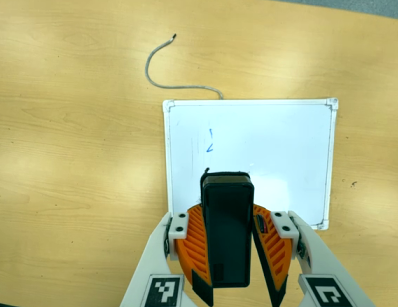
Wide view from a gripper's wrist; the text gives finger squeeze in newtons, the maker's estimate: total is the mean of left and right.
{"total": 9.8, "left": 9.0, "right": 10.7}